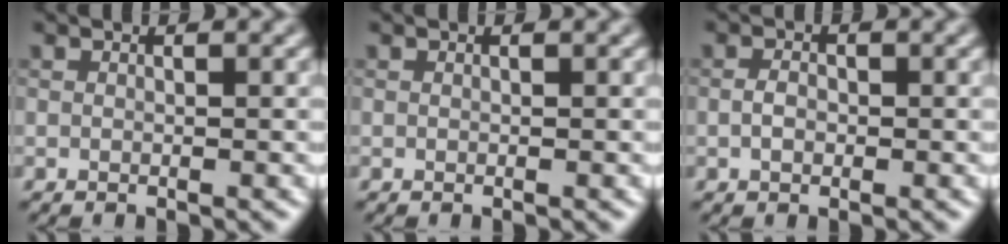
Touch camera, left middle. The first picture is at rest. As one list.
[{"total": 0.0}, {"total": 1.4, "force": [-0.3, 1.0, 1.0], "torque": [-0.019, 0.002, -0.009]}]